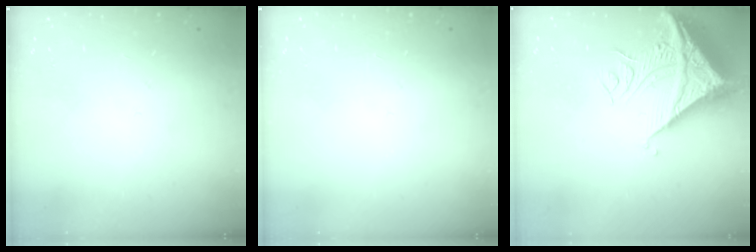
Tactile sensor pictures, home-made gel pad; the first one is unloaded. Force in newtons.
{"total": 0.0}
{"total": 14.2, "press": 14.1, "slide": 1.9}